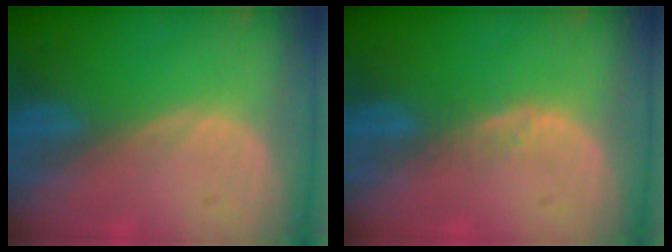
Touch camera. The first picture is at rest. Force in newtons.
{"total": 1.7, "press": 1.7, "slide": 0.1}